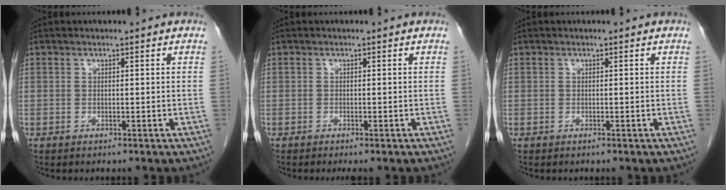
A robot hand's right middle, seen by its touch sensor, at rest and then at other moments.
{"total": 1.5, "force": [-1.3, 0.0, 0.9], "torque": [-0.014, -0.006, -0.017]}
{"total": 0.0}